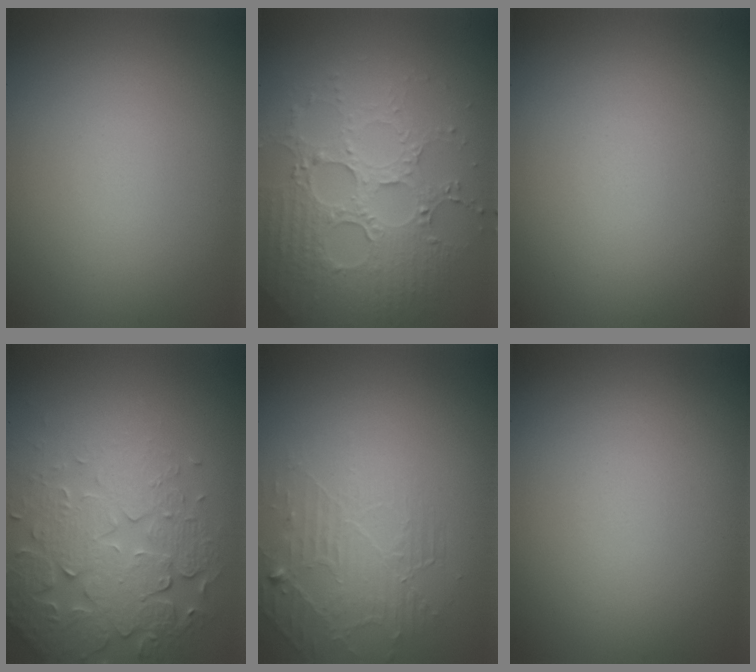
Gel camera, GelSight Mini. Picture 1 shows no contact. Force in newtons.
{"total": 5.5, "press": 4.8, "slide": 2.7}
{"total": 0.0}
{"total": 6.8, "press": 5.1, "slide": 4.5}
{"total": 2.2, "press": 1.4, "slide": 1.7}
{"total": 0.0}